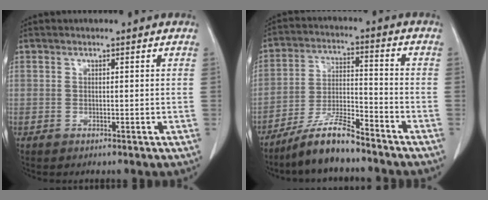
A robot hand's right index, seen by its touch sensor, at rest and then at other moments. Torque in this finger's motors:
{"motor_torque": [-0.05, -0.23, -0.17, -0.08]}